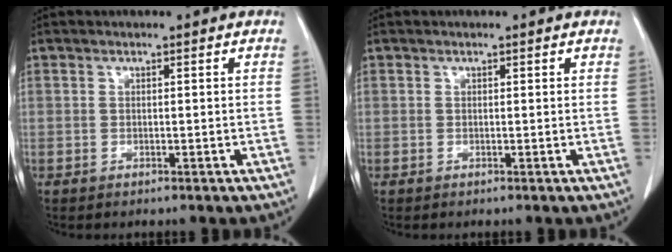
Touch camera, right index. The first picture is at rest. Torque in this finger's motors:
{"motor_torque": [-0.06, 0.06, 0.02, -0.01]}